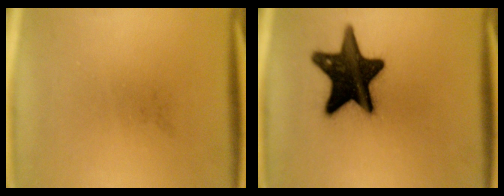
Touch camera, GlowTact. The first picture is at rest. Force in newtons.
{"total": 17.7}